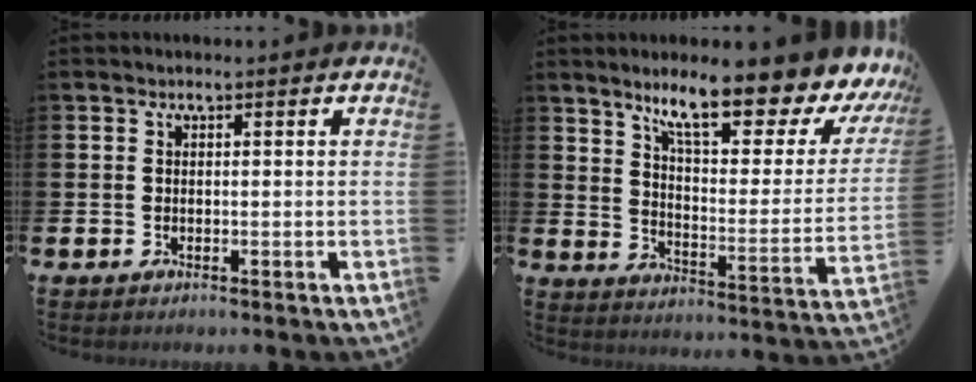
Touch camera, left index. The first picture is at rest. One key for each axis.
{"total": 11.7, "fx": 9.3, "fy": 2.2, "fz": 6.7, "tx": -0.132, "ty": -0.068, "tz": 0.149}